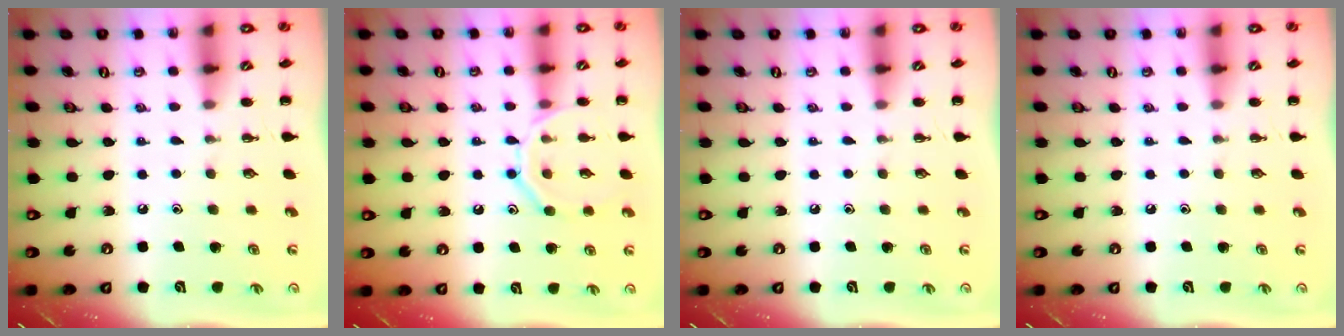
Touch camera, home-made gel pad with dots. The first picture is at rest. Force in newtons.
{"total": 11.4, "press": 11.3, "slide": 1.3}
{"total": 0.0}
{"total": 0.0}